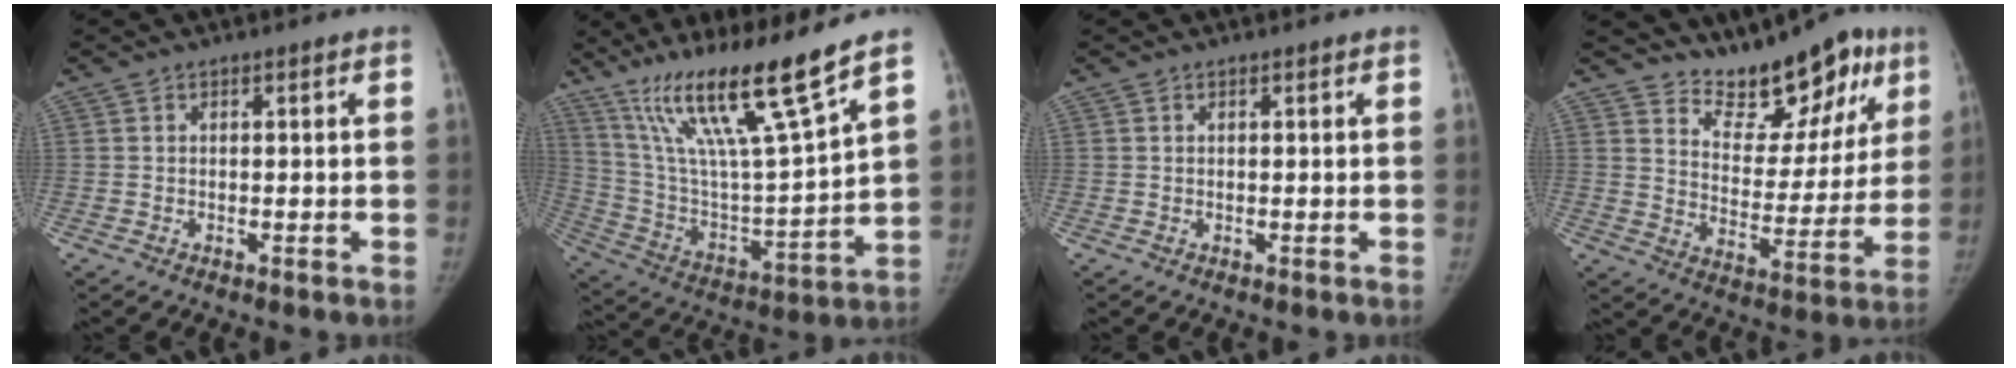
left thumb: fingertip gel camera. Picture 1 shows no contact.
{"total": 20.7, "force": [14.1, 1.0, 15.1], "torque": [-0.247, -0.066, 0.263]}
{"total": 0.0}
{"total": 15.7, "force": [12.1, 7.5, 6.6], "torque": [-0.031, -0.078, 0.178]}